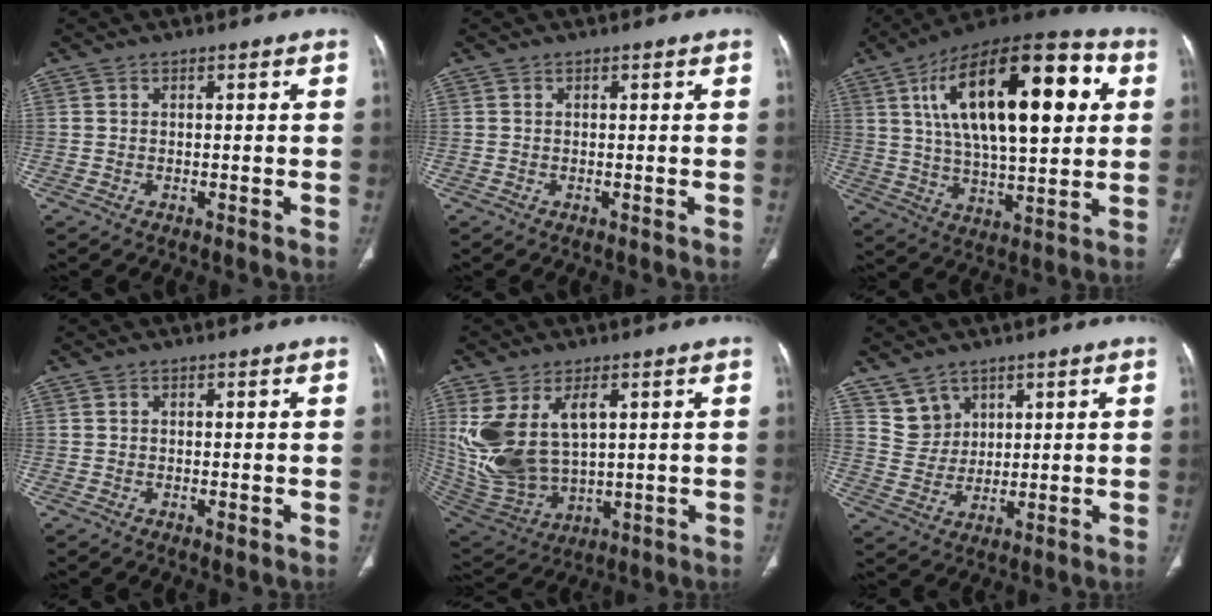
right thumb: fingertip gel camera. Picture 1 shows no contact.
{"total": 0.0}
{"total": 27.8, "force": [7.6, 11.5, 24.2], "torque": [-0.376, 0.008, 0.113]}
{"total": 0.8, "force": [-0.2, 0.5, 0.6], "torque": [-0.009, -0.001, -0.004]}
{"total": 17.1, "force": [4.1, 10.0, 13.3], "torque": [-0.273, -0.019, 0.105]}
{"total": 5.5, "force": [3.7, 4.1, 0.4], "torque": [0.017, -0.035, 0.081]}